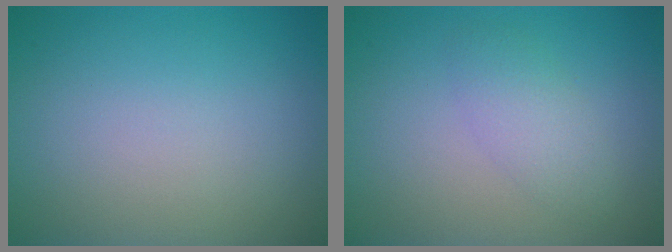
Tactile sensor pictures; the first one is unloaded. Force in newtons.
{"total": 2.3, "press": 2.3, "slide": 0.0}